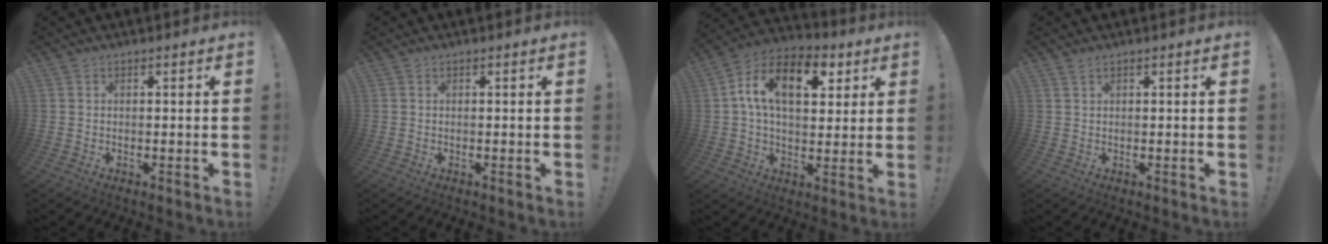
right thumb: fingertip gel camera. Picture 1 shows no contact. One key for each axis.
{"total": 0.0}
{"total": 15.9, "fx": 5.2, "fy": 9.3, "fz": 11.8, "tx": -0.196, "ty": -0.006, "tz": 0.088}
{"total": 0.9, "fx": 0.6, "fy": 0.0, "fz": 0.7, "tx": -0.019, "ty": 0.002, "tz": 0.012}